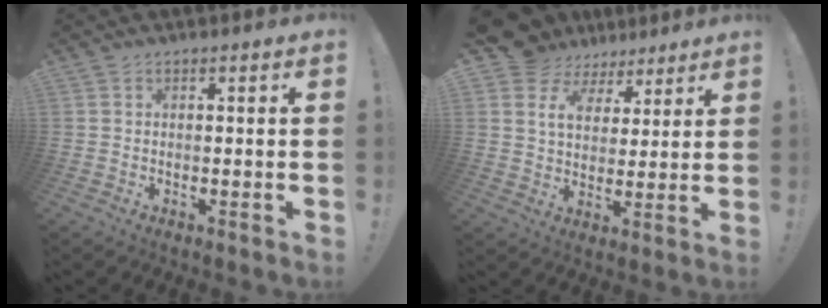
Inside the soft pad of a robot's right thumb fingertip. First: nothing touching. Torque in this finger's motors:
{"motor_torque": [-0.07, 0.09, 0.12, 0.03, 0.14]}